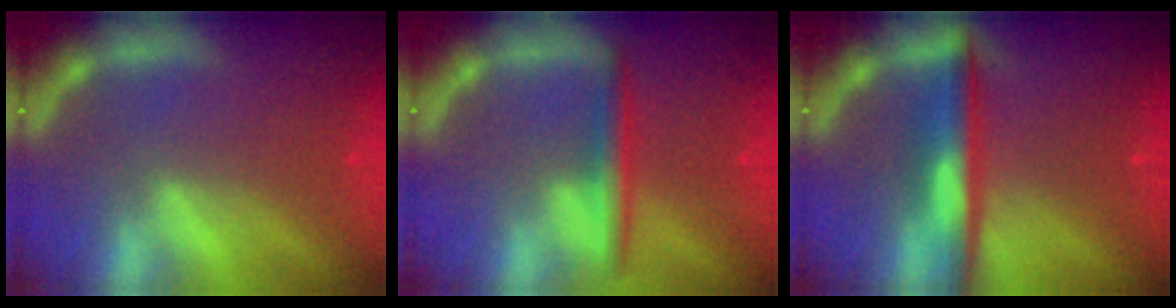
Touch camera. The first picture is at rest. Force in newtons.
{"total": 3.0}
{"total": 5.0}